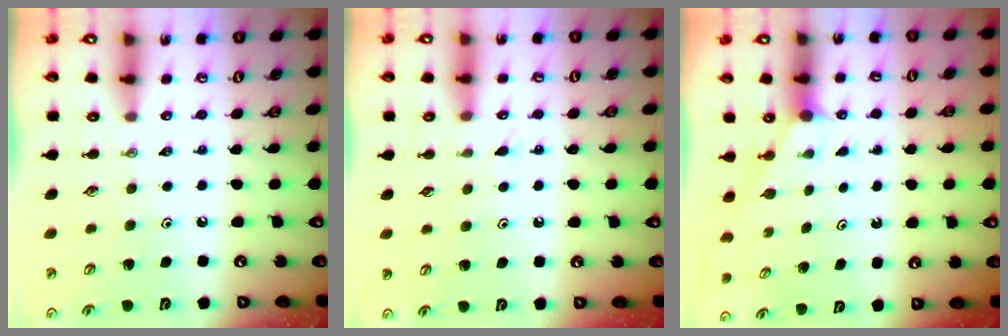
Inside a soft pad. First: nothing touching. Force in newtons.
{"total": 5.0, "press": 4.9, "slide": 0.7}
{"total": 0.6, "press": 0.6, "slide": 0.1}